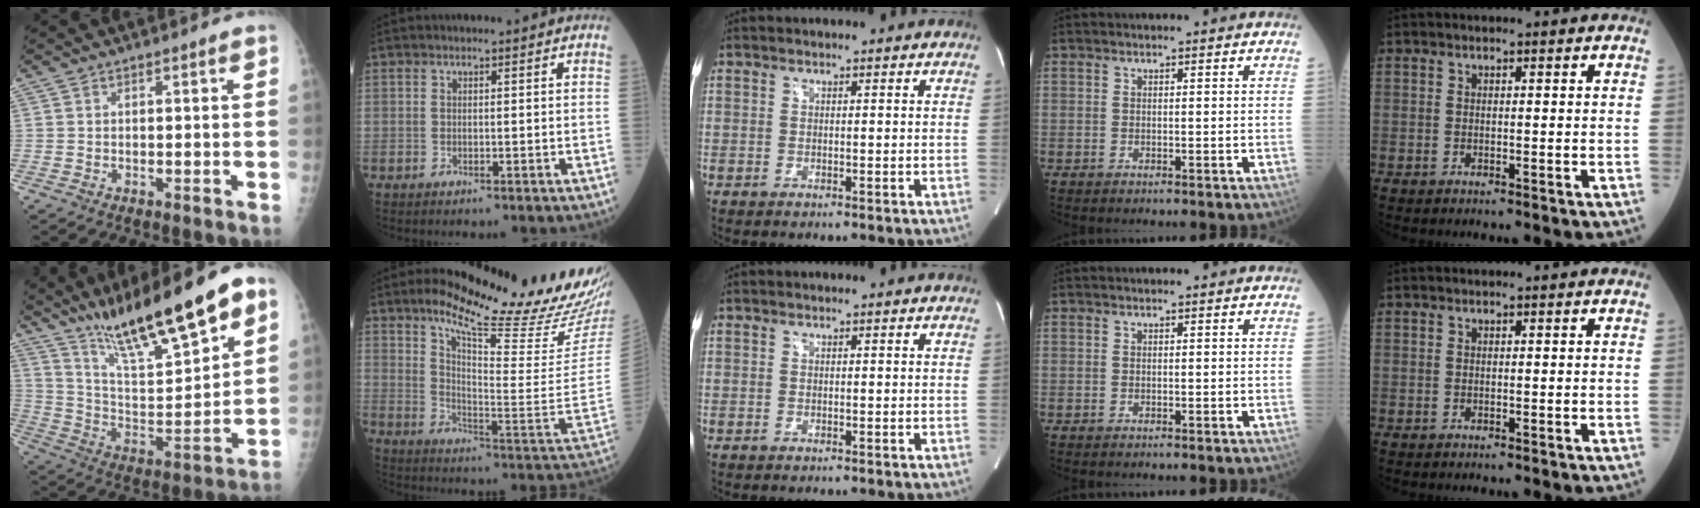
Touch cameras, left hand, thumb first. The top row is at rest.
{"thumb": {"total": 23.8, "force": [15.8, 5.2, 17.0], "torque": [-0.259, -0.056, 0.274]}, "index": {"total": 23.6, "force": [19.3, 1.1, 13.5], "torque": [-0.204, -0.063, 0.270]}}